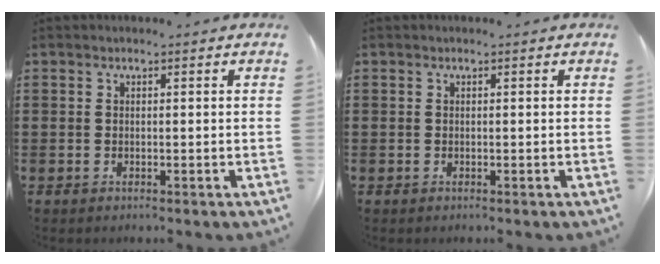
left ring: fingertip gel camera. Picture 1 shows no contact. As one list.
[{"total": 0.0}]